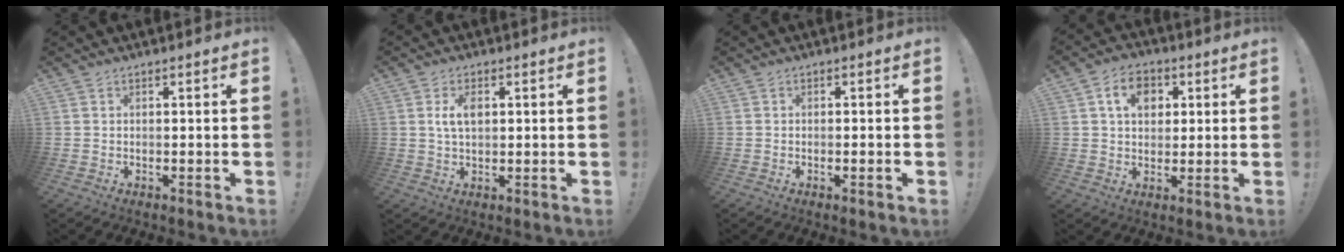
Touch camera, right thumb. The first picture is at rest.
{"total": 5.0, "force": [1.1, 2.9, 3.9], "torque": [-0.064, 0.002, 0.017]}
{"total": 1.3, "force": [-0.4, -0.3, 1.2], "torque": [-0.022, -0.001, -0.007]}
{"total": 9.5, "force": [2.8, 7.1, 5.6], "torque": [-0.085, 0.009, 0.051]}